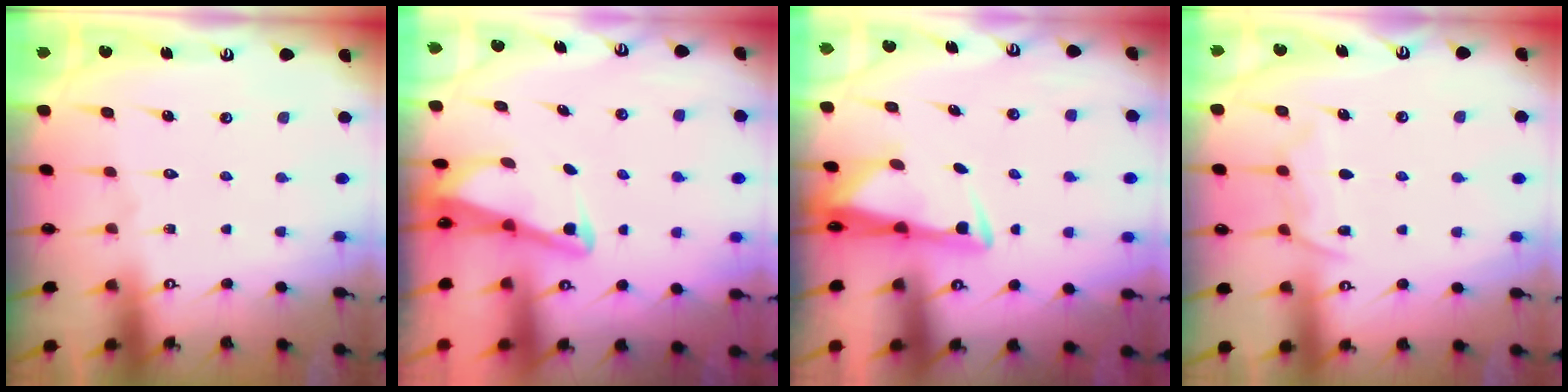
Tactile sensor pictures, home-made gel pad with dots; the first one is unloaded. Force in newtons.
{"total": 2.9, "press": 2.9, "slide": 0.4}
{"total": 3.1, "press": 3.0, "slide": 0.9}
{"total": 8.7, "press": 8.6, "slide": 1.1}